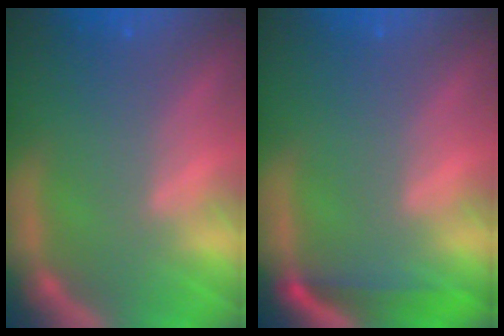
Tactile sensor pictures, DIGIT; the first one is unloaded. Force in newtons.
{"total": 3.0}